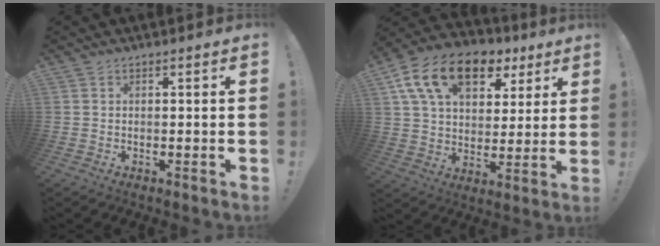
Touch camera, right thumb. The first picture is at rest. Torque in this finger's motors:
{"motor_torque": [2.01, 2.35, 0.42, 0.25, 0.20]}